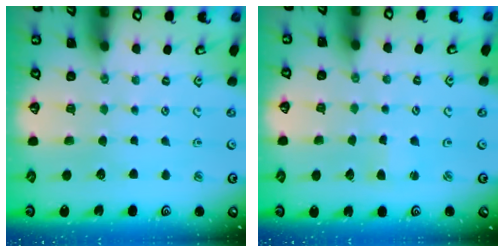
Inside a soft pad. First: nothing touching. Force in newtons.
{"total": 2.1, "press": 2.1, "slide": 0.3}